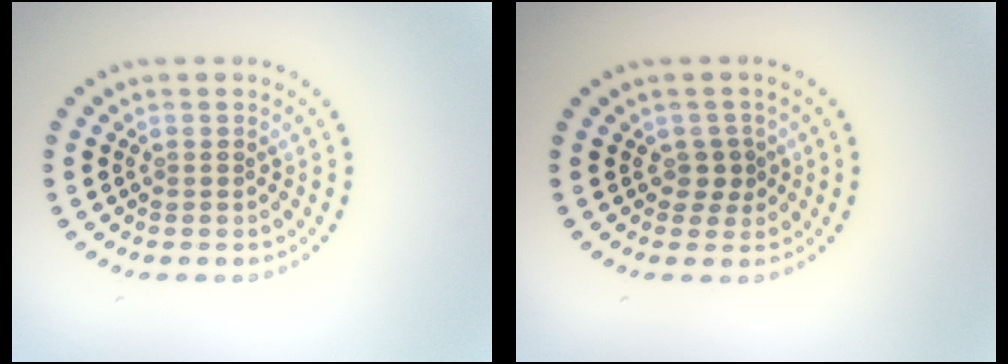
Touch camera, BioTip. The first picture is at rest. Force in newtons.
{"total": 1.6, "press": 1.3, "slide": 0.9}